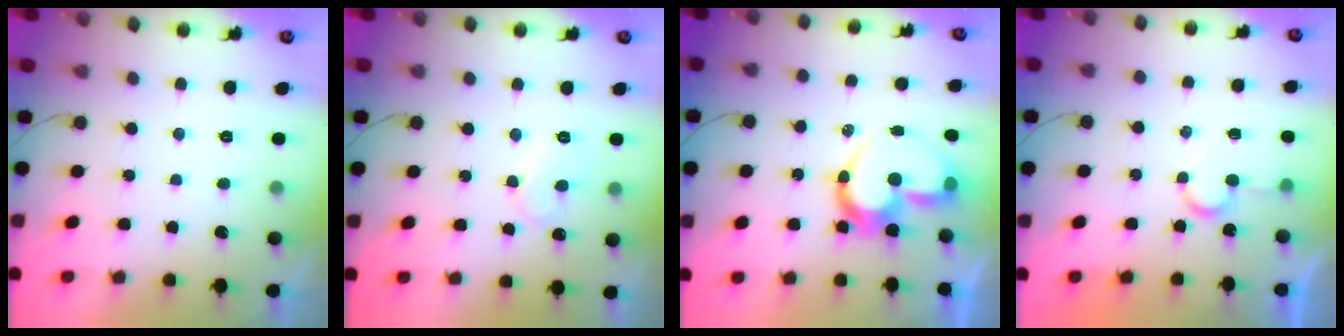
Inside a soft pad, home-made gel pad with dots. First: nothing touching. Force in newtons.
{"total": 7.5, "press": 7.5, "slide": 0.5}
{"total": 15.2, "press": 15.2, "slide": 1.2}
{"total": 4.9, "press": 4.9, "slide": 0.3}